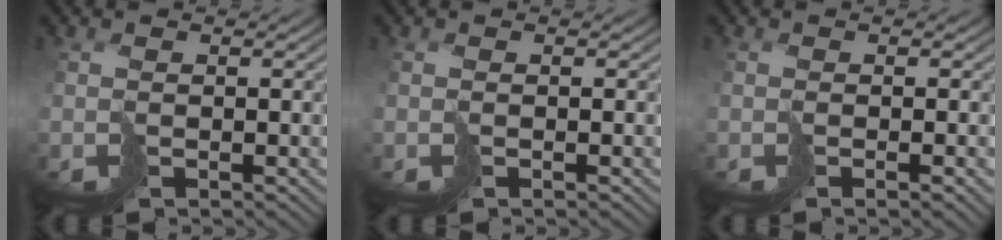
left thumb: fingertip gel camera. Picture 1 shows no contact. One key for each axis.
{"total": 0.0}
{"total": 1.7, "fx": -0.5, "fy": 0.2, "fz": 1.6, "tx": -0.024, "ty": -0.002, "tz": -0.011}